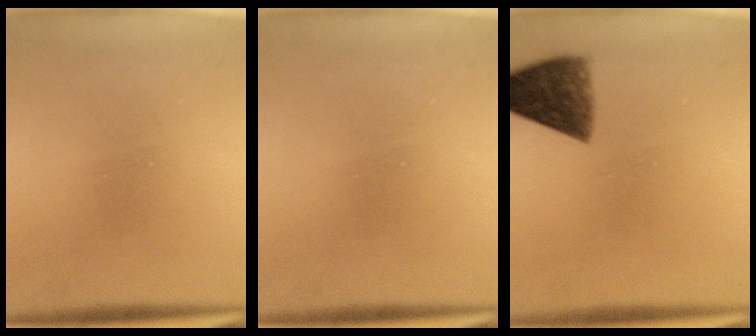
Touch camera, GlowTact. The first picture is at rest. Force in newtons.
{"total": 0.0}
{"total": 7.2}